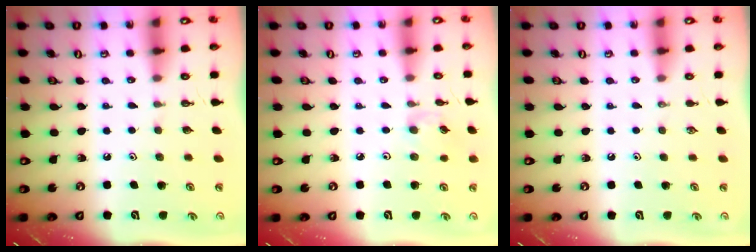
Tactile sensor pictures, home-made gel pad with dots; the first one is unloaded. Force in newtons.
{"total": 2.7, "press": 2.6, "slide": 0.5}
{"total": 0.0}